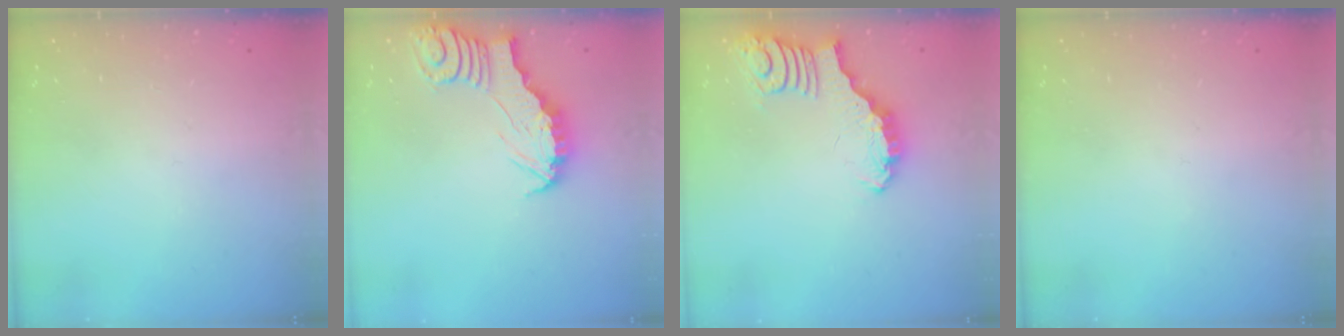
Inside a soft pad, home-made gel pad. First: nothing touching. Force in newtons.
{"total": 2.7, "press": 2.7, "slide": 0.2}
{"total": 3.4, "press": 3.4, "slide": 0.4}
{"total": 0.0}